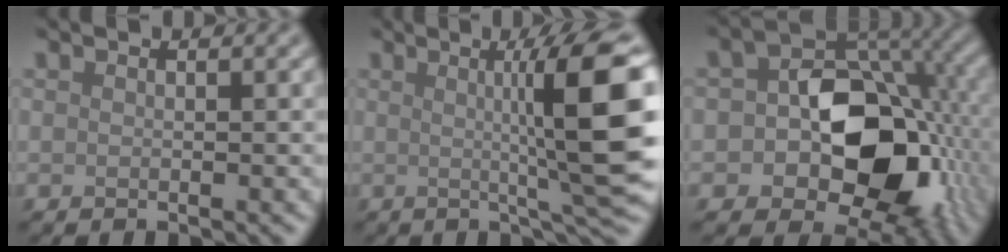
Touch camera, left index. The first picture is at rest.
{"total": 9.7, "force": [1.1, 1.1, 9.6], "torque": [-0.127, 0.003, 0.019]}
{"total": 12.1, "force": [-1.8, 8.3, 8.6], "torque": [-0.117, -0.003, -0.038]}